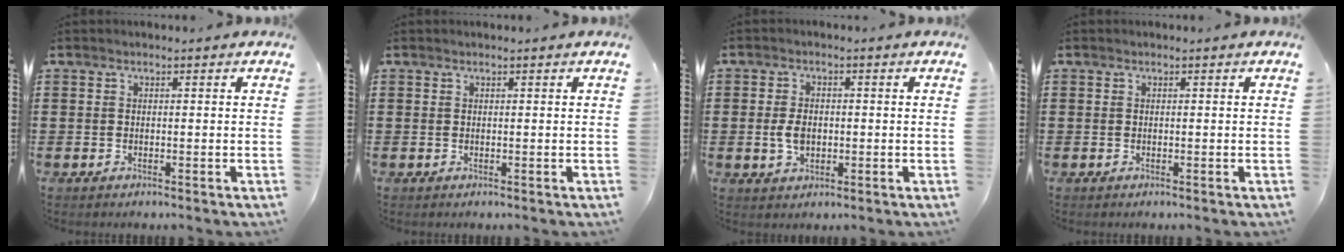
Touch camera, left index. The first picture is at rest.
{"total": 0.0}
{"total": 3.9, "force": [-0.3, 2.5, 3.0], "torque": [-0.073, 0.001, -0.010]}
{"total": 0.0}